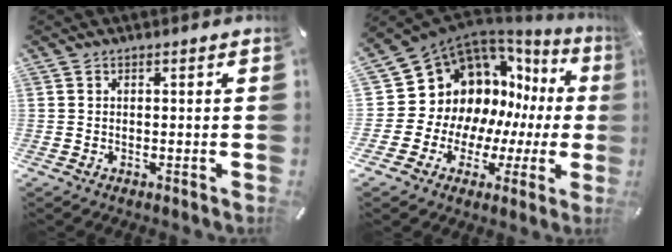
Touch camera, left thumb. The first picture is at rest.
{"total": 15.0, "force": [6.5, 12.2, 5.9], "torque": [-0.097, -0.085, 0.143]}